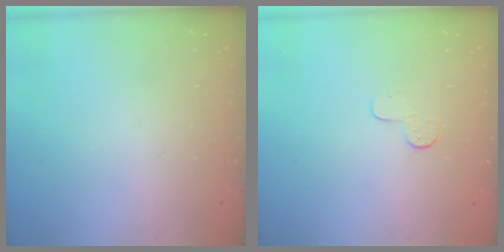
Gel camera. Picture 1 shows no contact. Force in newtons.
{"total": 5.0, "press": 4.9, "slide": 0.5}